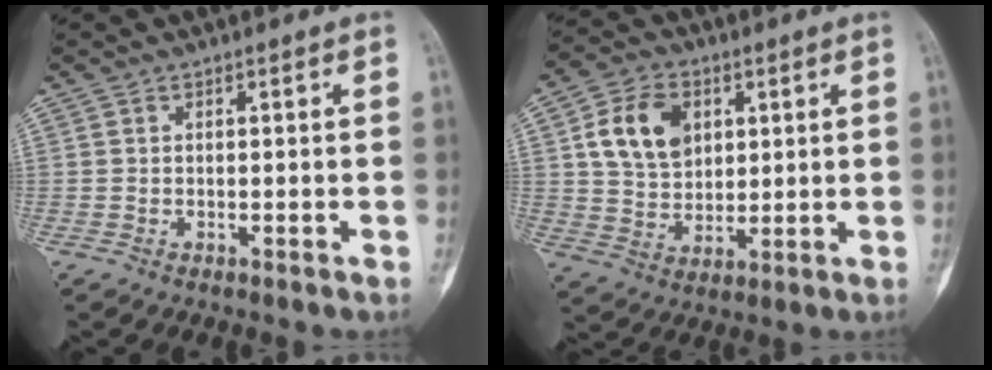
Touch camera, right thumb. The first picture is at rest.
{"total": 11.7, "force": [3.5, 8.5, 7.2], "torque": [-0.102, -0.007, 0.066]}